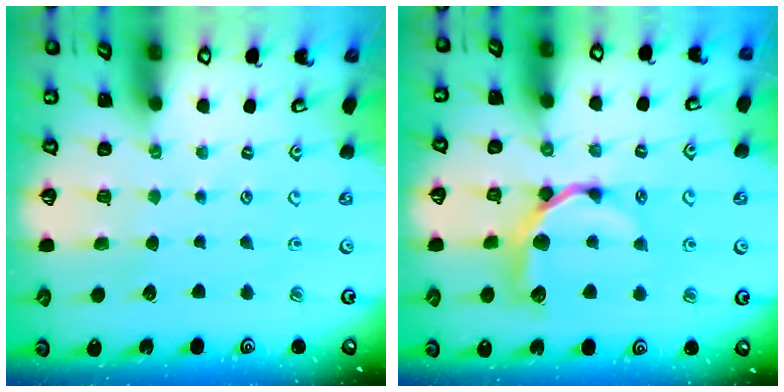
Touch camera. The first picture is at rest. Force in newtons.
{"total": 9.2, "press": 9.1, "slide": 0.9}